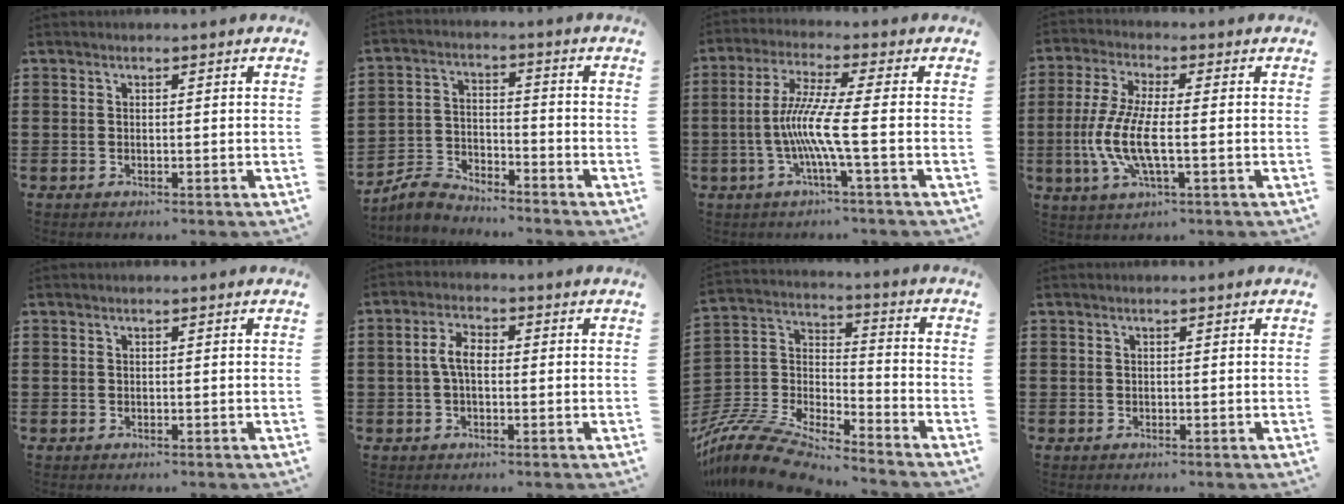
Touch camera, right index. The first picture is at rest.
{"total": 4.2, "force": [-4.0, 1.2, 0.6], "torque": [-0.030, 0.003, -0.088]}
{"total": 8.3, "force": [-1.7, -0.7, 8.1], "torque": [-0.176, -0.020, -0.043]}
{"total": 8.4, "force": [-2.0, 2.3, 7.8], "torque": [-0.182, -0.017, -0.046]}
{"total": 0.0}
{"total": 3.7, "force": [-0.2, 1.7, 3.3], "torque": [-0.074, 0.002, -0.008]}
{"total": 10.6, "force": [-9.7, 1.9, 3.8], "torque": [-0.102, 0.009, -0.202]}
{"total": 0.0}